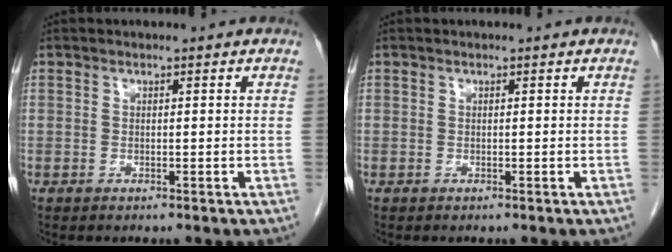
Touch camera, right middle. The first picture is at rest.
{"total": 0.0}